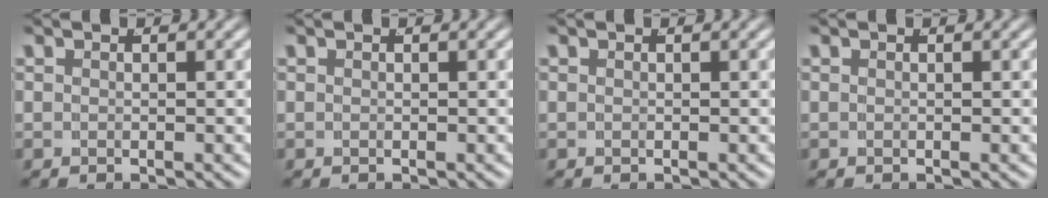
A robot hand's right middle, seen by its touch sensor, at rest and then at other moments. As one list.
[{"total": 0.0}, {"total": 0.0}, {"total": 0.0}]